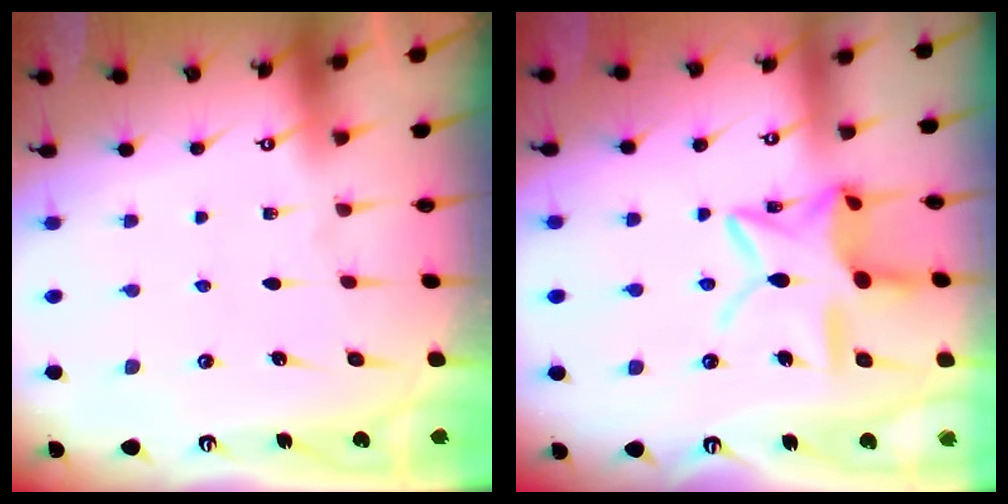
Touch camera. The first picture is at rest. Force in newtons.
{"total": 14.7, "press": 14.7, "slide": 1.0}